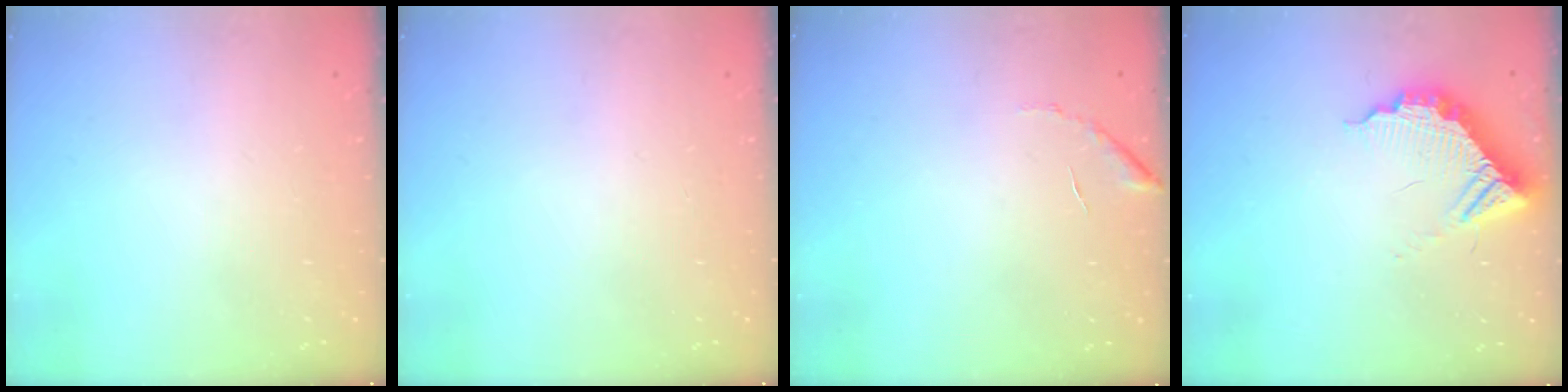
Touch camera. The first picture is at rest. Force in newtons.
{"total": 0.0}
{"total": 6.2, "press": 6.2, "slide": 0.2}
{"total": 12.3, "press": 12.3, "slide": 0.7}